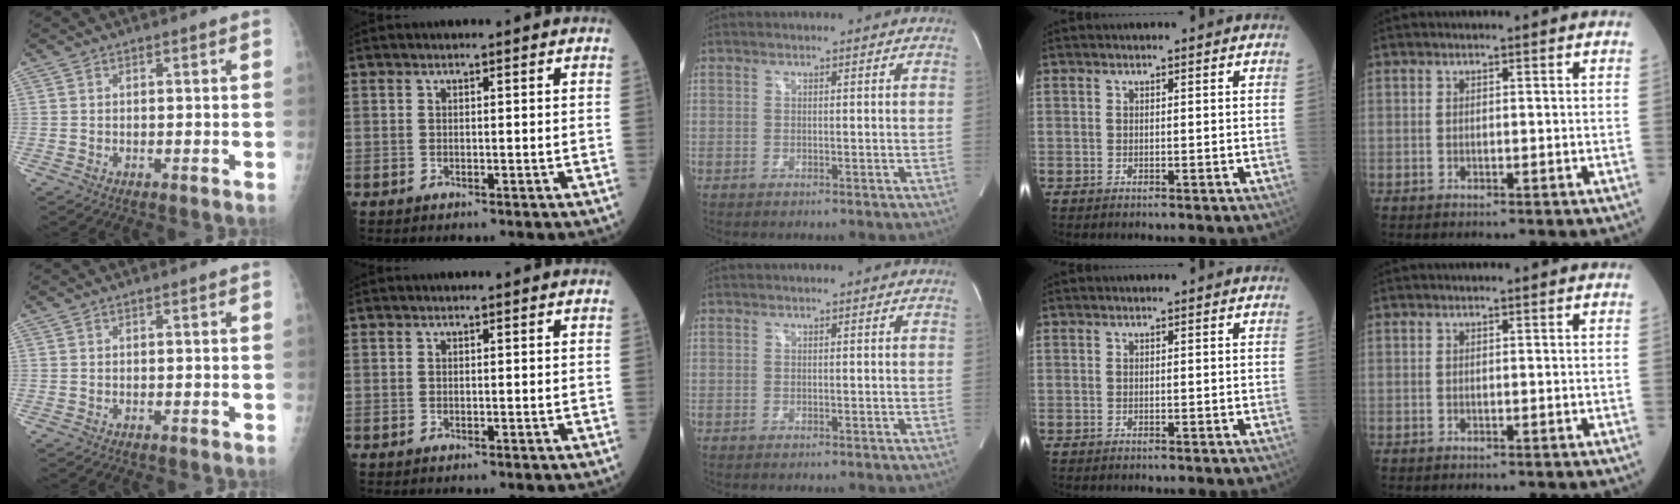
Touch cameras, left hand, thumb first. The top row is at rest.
{}